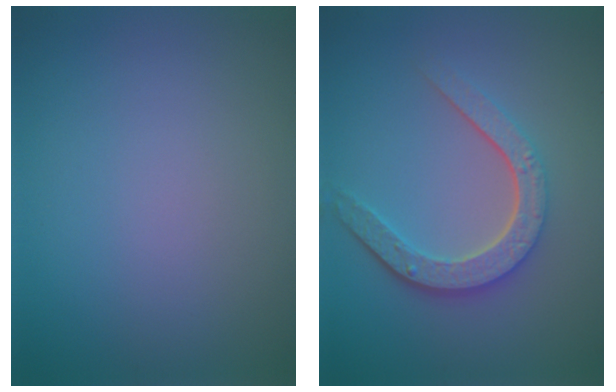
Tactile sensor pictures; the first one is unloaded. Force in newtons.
{"total": 4.8, "press": 3.6, "slide": 3.2}